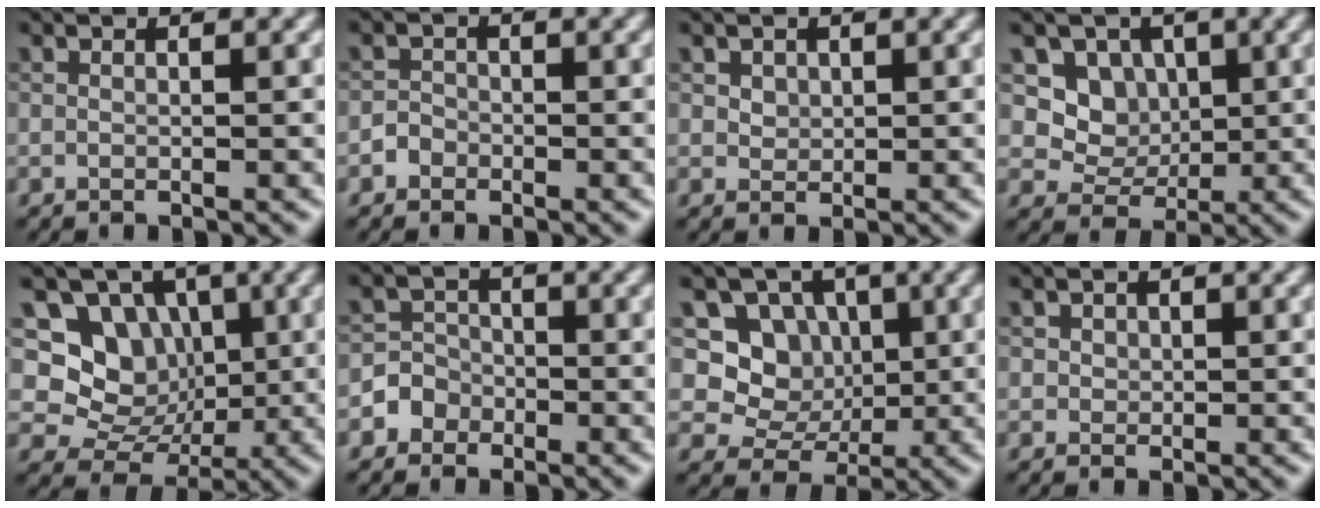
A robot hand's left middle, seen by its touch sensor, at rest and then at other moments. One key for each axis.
{"total": 1.2, "fx": -0.7, "fy": 1.0, "fz": 0.2, "tx": 0.008, "ty": 0.003, "tz": -0.017}
{"total": 1.3, "fx": 0.7, "fy": 1.0, "fz": 0.5, "tx": -0.009, "ty": -0.006, "tz": 0.023}
{"total": 3.7, "fx": 0.8, "fy": 3.3, "fz": 1.6, "tx": -0.026, "ty": -0.007, "tz": 0.008}
{"total": 7.5, "fx": 2.0, "fy": 6.5, "fz": 3.2, "tx": -0.044, "ty": 0.000, "tz": 0.021}
{"total": 2.7, "fx": -1.4, "fy": 2.3, "fz": 0.1, "tx": 0.030, "ty": 0.006, "tz": -0.036}
{"total": 4.7, "fx": 0.9, "fy": 4.2, "fz": 1.9, "tx": -0.023, "ty": -0.008, "tz": 0.004}
{"total": 1.1, "fx": 0.5, "fy": 0.9, "fz": 0.3, "tx": -0.002, "ty": -0.005, "tz": 0.014}